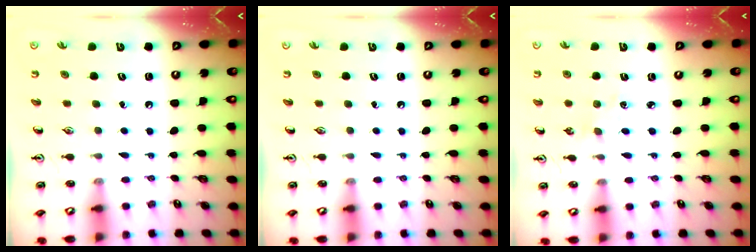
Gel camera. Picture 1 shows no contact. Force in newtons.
{"total": 0.0}
{"total": 1.3, "press": 1.3, "slide": 0.3}